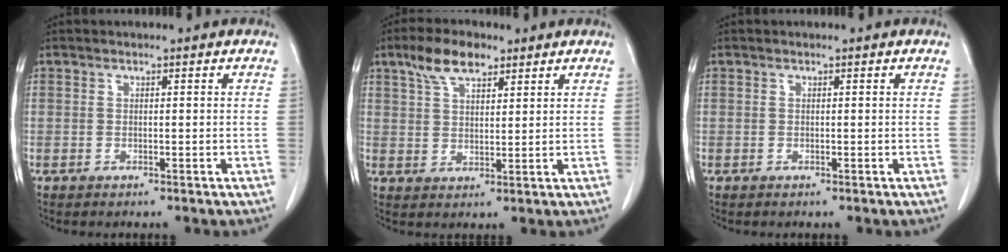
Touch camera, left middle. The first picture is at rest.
{"total": 6.5, "force": [4.4, 2.6, 4.0], "torque": [-0.081, 0.014, 0.083]}
{"total": 0.0}